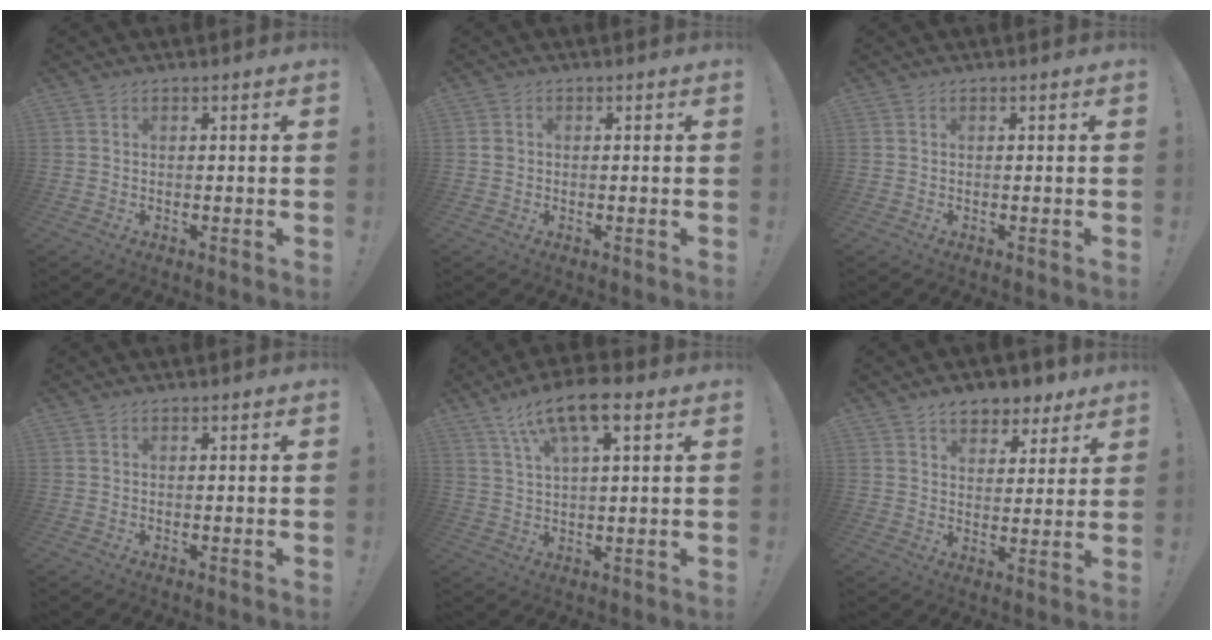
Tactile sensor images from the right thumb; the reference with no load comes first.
{"total": 1.4, "force": [0.0, 1.4, 0.3], "torque": [-0.007, 0.006, 0.001]}
{"total": 0.0}
{"total": 0.0}
{"total": 11.7, "force": [6.3, 3.7, 9.1], "torque": [-0.161, -0.021, 0.111]}
{"total": 8.1, "force": [6.1, 4.6, 2.9], "torque": [-0.041, -0.038, 0.112]}